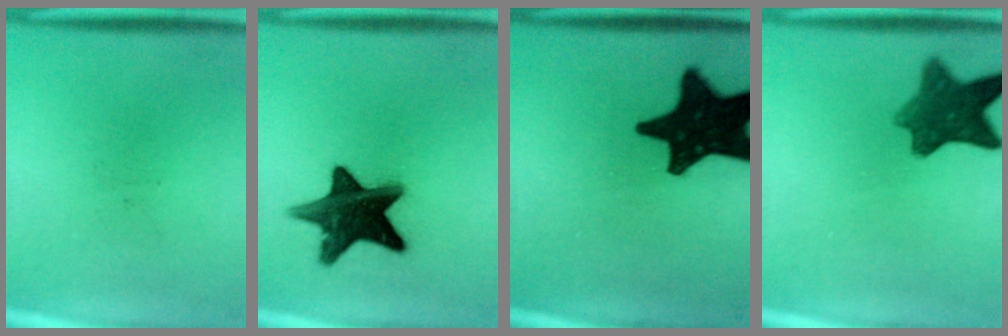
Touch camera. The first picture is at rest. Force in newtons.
{"total": 15.0}
{"total": 18.2}
{"total": 8.5}